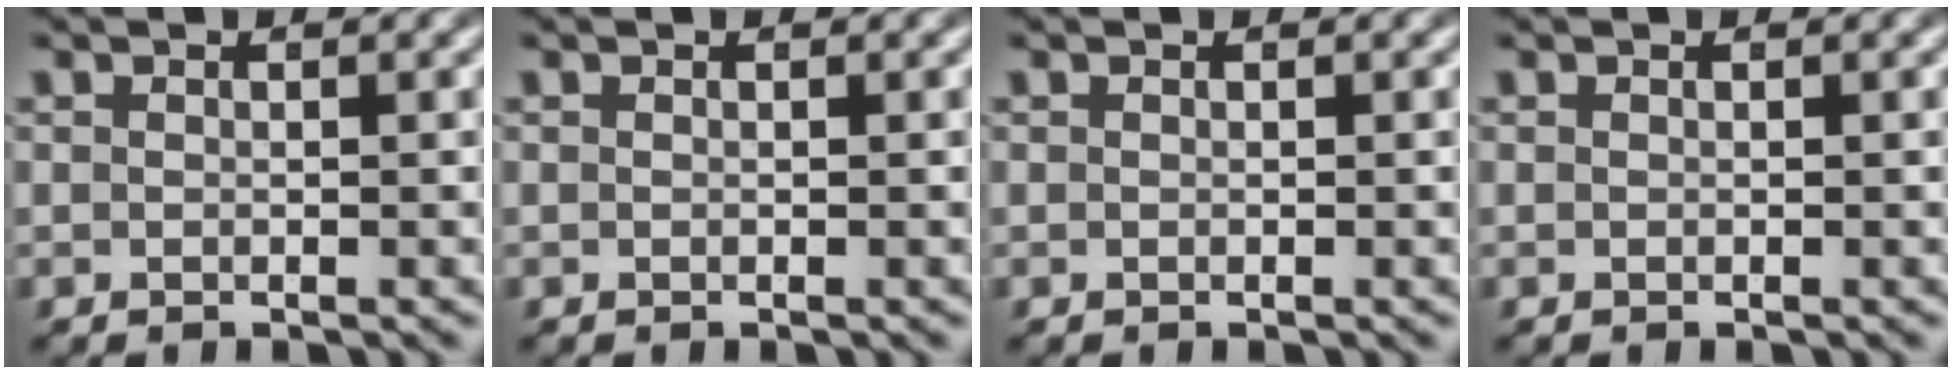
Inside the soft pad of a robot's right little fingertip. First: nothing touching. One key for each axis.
{"total": 0.0}
{"total": 0.0}
{"total": 0.0}